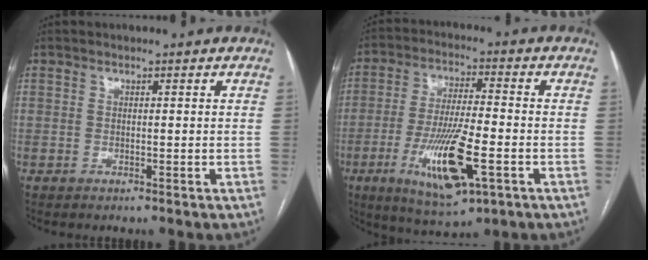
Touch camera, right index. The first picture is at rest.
{"total": 14.0, "force": [-5.0, 2.8, 12.8], "torque": [-0.245, -0.020, -0.078]}